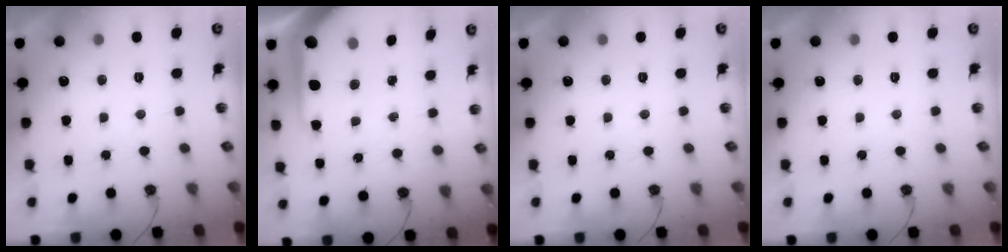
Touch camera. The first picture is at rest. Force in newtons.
{"total": 9.7, "press": 9.6, "slide": 1.1}
{"total": 0.0}
{"total": 0.0}